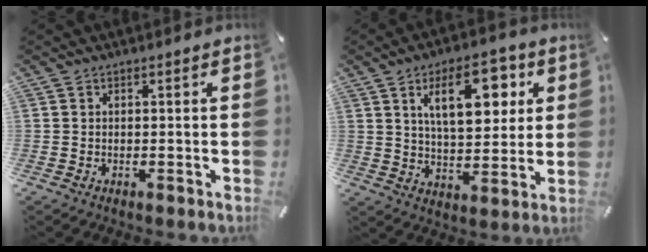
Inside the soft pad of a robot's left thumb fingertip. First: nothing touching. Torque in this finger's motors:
{"motor_torque": [2.35, 2.66, 1.46, -1.31, 0.47]}